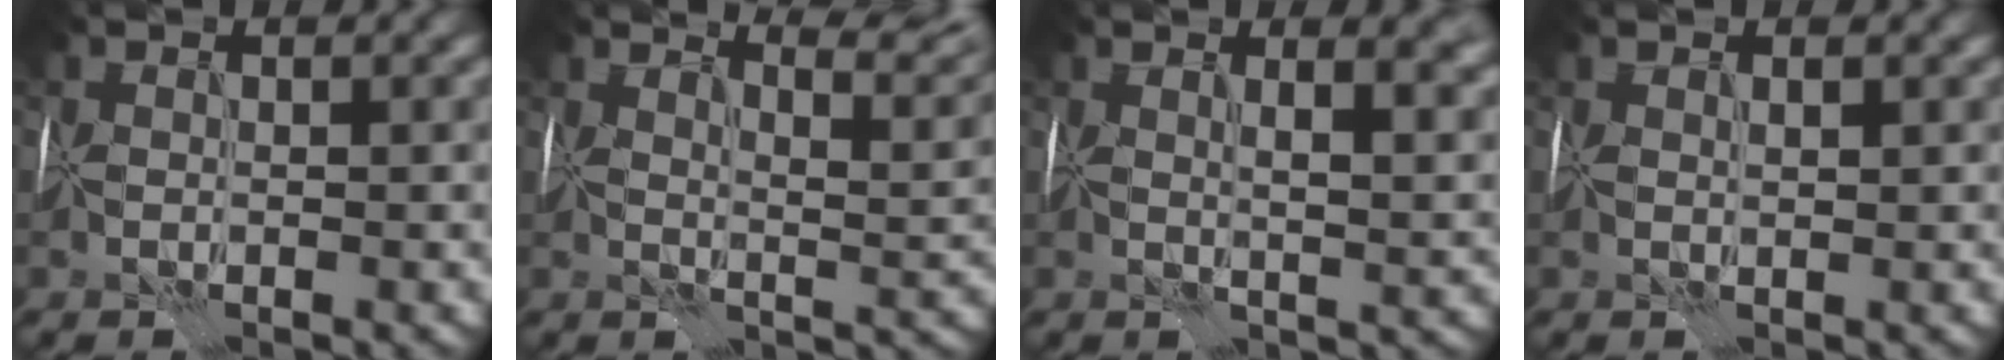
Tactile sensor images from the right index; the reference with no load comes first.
{"total": 6.7, "force": [5.6, 0.7, 3.6], "torque": [-0.049, 0.009, 0.070]}
{"total": 6.5, "force": [2.6, 2.2, 5.5], "torque": [-0.049, 0.008, 0.032]}
{"total": 0.5, "force": [0.2, -0.3, 0.4], "torque": [-0.004, -0.001, 0.004]}